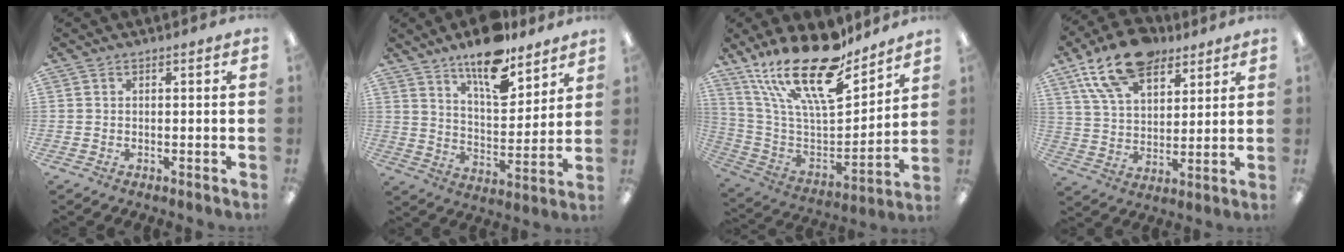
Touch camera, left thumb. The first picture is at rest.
{"total": 14.1, "force": [11.0, 4.9, 7.2], "torque": [-0.108, -0.073, 0.191]}
{"total": 24.5, "force": [17.6, 8.2, 14.9], "torque": [-0.283, -0.116, 0.304]}
{"total": 17.2, "force": [11.1, 9.4, 9.3], "torque": [-0.165, -0.044, 0.203]}